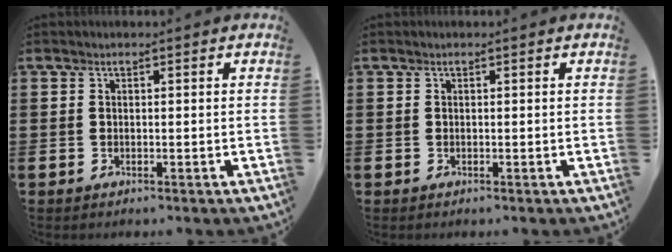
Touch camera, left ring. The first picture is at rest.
{"total": 0.0}